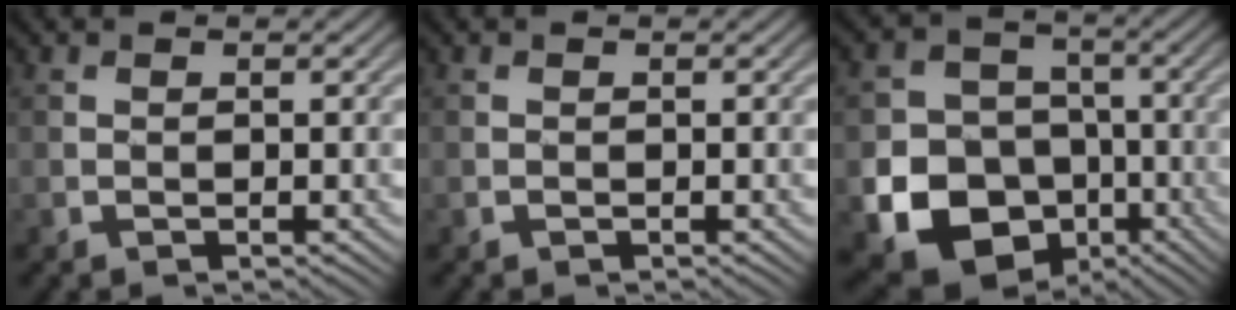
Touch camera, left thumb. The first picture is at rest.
{"total": 0.0}
{"total": 16.1, "force": [-6.3, 13.6, 6.0], "torque": [-0.142, -0.057, -0.123]}